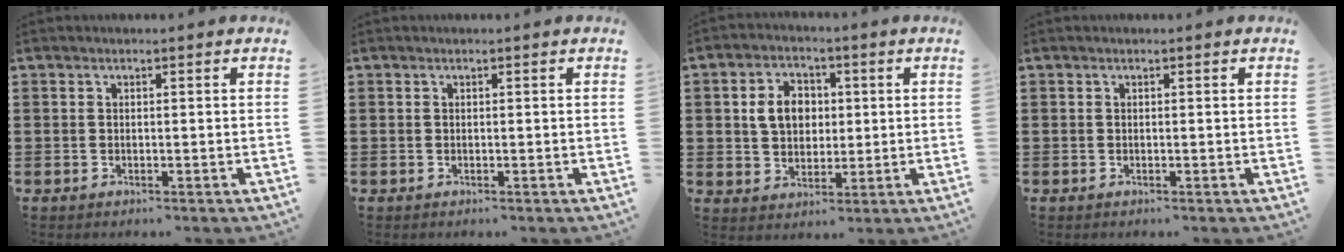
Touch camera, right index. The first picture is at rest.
{"total": 0.0}
{"total": 6.2, "force": [0.9, 4.9, 3.7], "torque": [-0.086, 0.011, 0.010]}
{"total": 0.0}